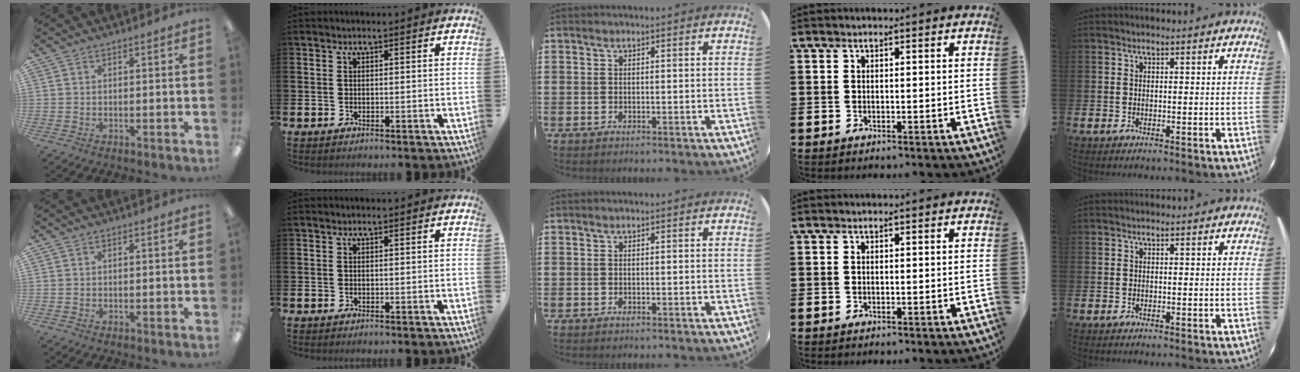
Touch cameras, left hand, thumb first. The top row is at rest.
{}